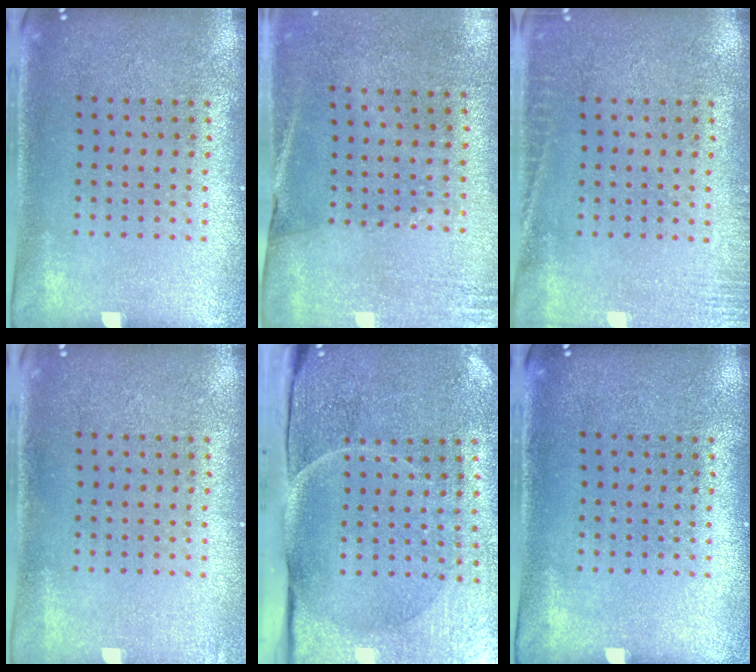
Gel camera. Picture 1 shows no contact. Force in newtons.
{"total": 2.6, "press": 2.3, "slide": 1.2}
{"total": 2.4, "press": 2.4, "slide": 0.4}
{"total": 0.7, "press": 0.7, "slide": 0.1}
{"total": 4.9, "press": 3.9, "slide": 3.0}
{"total": 0.0}